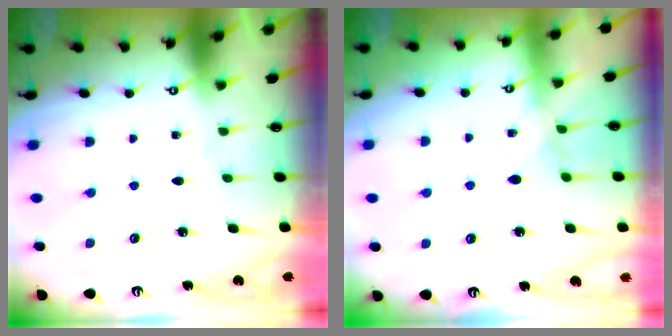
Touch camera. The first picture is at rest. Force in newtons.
{"total": 8.4, "press": 8.3, "slide": 0.8}